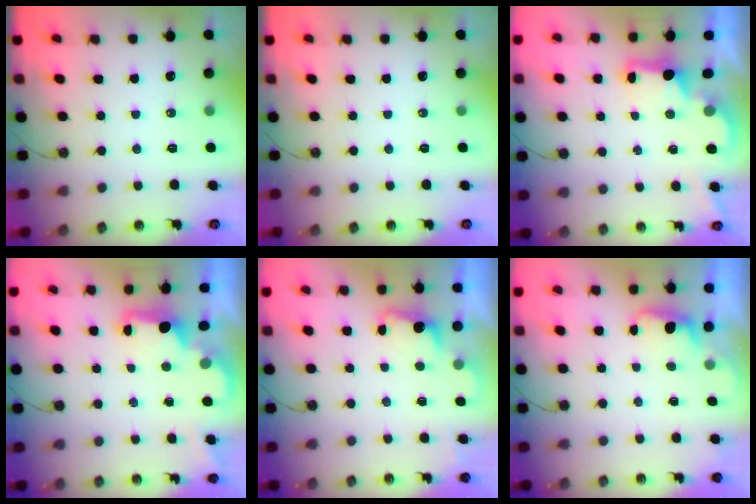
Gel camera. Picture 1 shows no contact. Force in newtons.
{"total": 0.0}
{"total": 2.5, "press": 2.3, "slide": 0.8}
{"total": 2.3, "press": 2.2, "slide": 0.7}
{"total": 1.8, "press": 1.5, "slide": 0.9}
{"total": 1.2, "press": 1.0, "slide": 0.7}